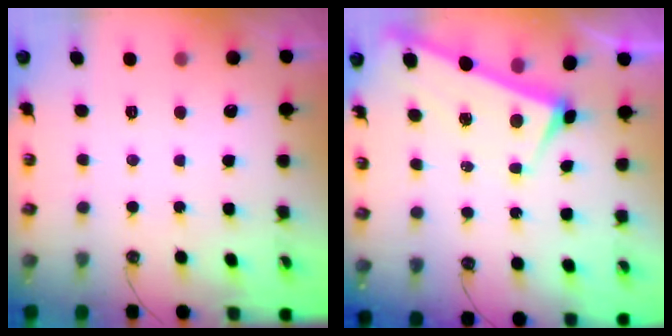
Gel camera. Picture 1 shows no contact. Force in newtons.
{"total": 3.8, "press": 3.8, "slide": 0.2}